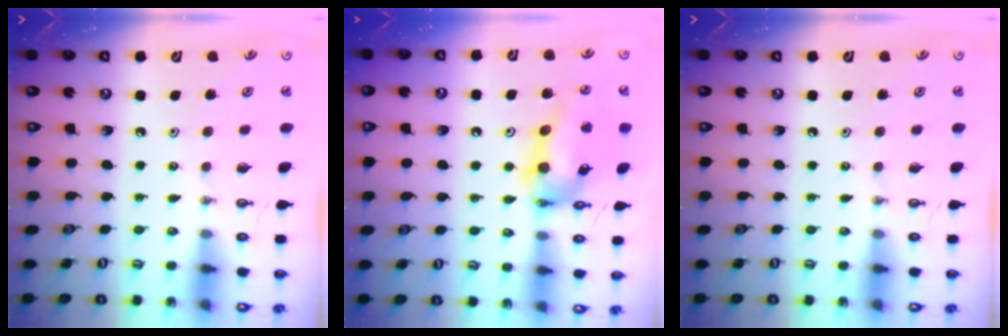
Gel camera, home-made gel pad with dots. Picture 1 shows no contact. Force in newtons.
{"total": 15.1, "press": 15.1, "slide": 1.1}
{"total": 0.0}